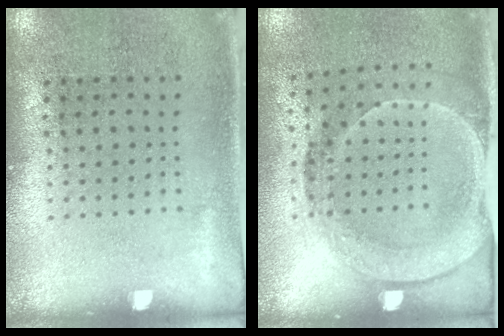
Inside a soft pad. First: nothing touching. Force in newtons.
{"total": 1.7, "press": 1.4, "slide": 1.1}